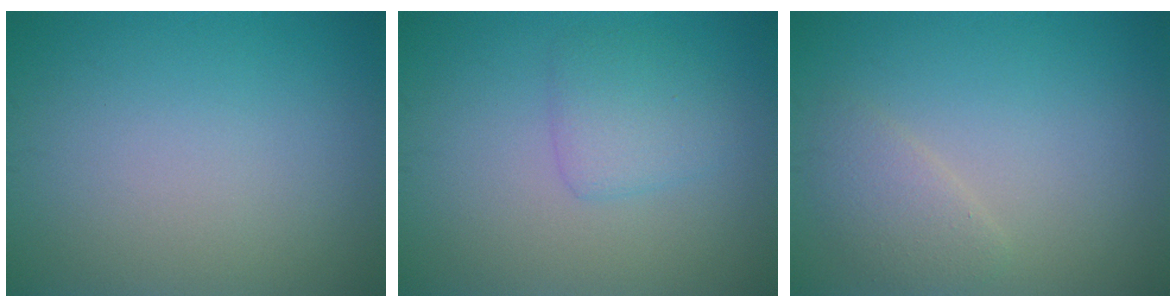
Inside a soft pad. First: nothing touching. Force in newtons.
{"total": 2.4, "press": 2.4, "slide": 0.1}
{"total": 2.0, "press": 2.0, "slide": 0.2}